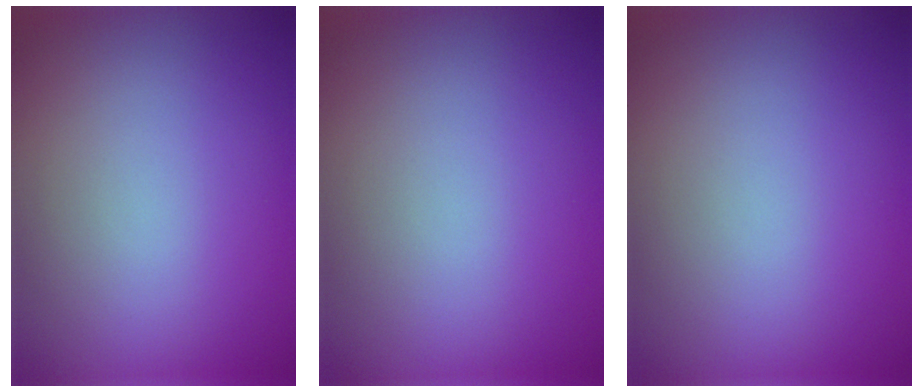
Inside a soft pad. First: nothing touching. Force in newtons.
{"total": 0.0}
{"total": 0.0}